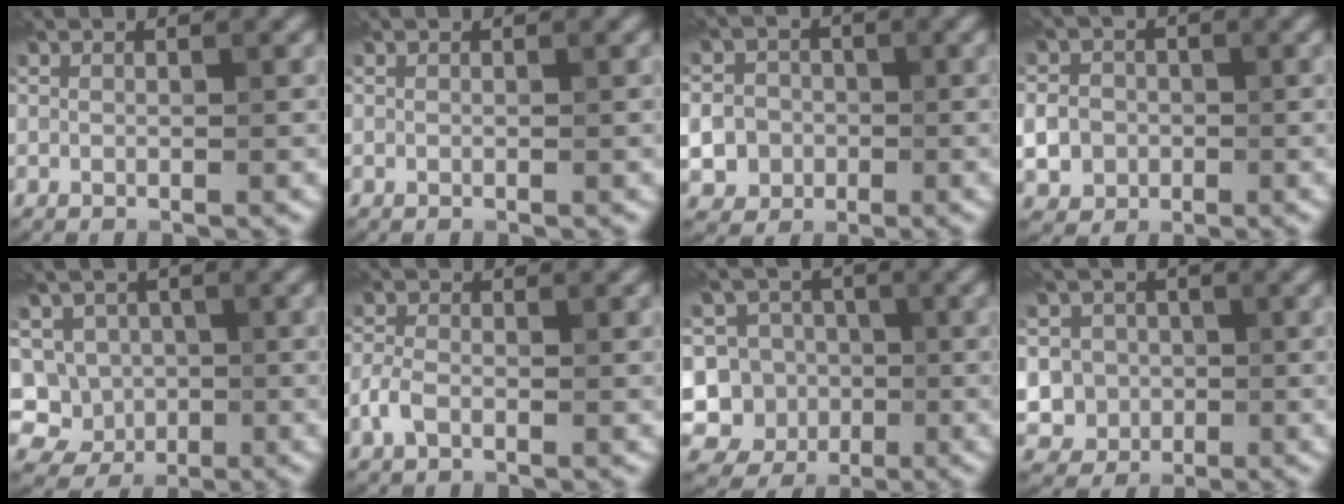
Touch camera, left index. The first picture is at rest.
{"total": 0.0}
{"total": 8.8, "force": [-2.3, 8.2, 2.4], "torque": [-0.047, -0.010, -0.074]}
{"total": 4.6, "force": [-0.8, 4.2, 1.6], "torque": [-0.018, 0.003, -0.033]}
{"total": 6.3, "force": [-0.7, 6.0, 1.7], "torque": [-0.022, 0.016, -0.040]}
{"total": 1.9, "force": [-0.9, 1.1, 1.2], "torque": [-0.027, 0.003, -0.024]}
{"total": 10.7, "force": [-2.7, 10.0, 2.5], "torque": [-0.056, 0.013, -0.065]}
{"total": 6.6, "force": [-0.5, 6.3, 1.8], "torque": [-0.031, 0.019, -0.028]}